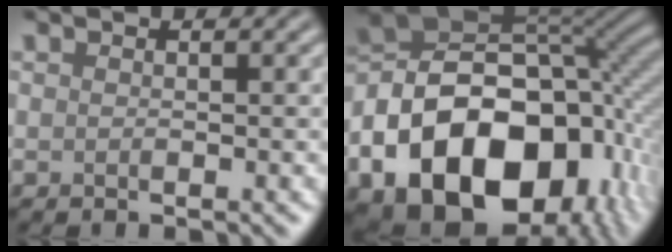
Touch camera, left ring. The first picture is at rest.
{"total": 20.0, "force": [-8.1, 14.0, 11.8], "torque": [-0.213, -0.008, -0.123]}